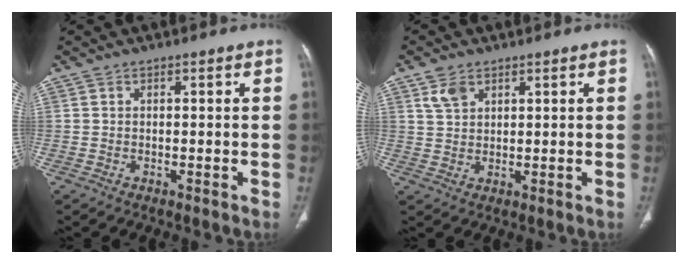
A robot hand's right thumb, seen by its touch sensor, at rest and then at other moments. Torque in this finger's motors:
{"motor_torque": [0.32, 0.72, 0.22, 0.44, -0.05]}